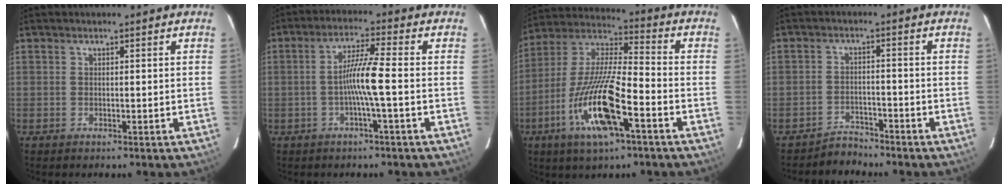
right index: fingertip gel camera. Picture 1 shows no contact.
{"total": 6.2, "force": [-1.1, -0.8, 6.1], "torque": [-0.115, 0.007, -0.023]}
{"total": 16.7, "force": [-6.8, 2.8, 14.9], "torque": [-0.306, -0.014, -0.125]}
{"total": 3.0, "force": [-2.7, 0.8, -1.0], "torque": [0.021, -0.004, -0.045]}